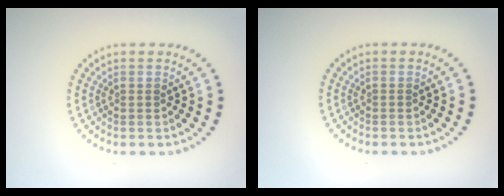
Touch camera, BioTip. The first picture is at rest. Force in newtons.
{"total": 0.0}